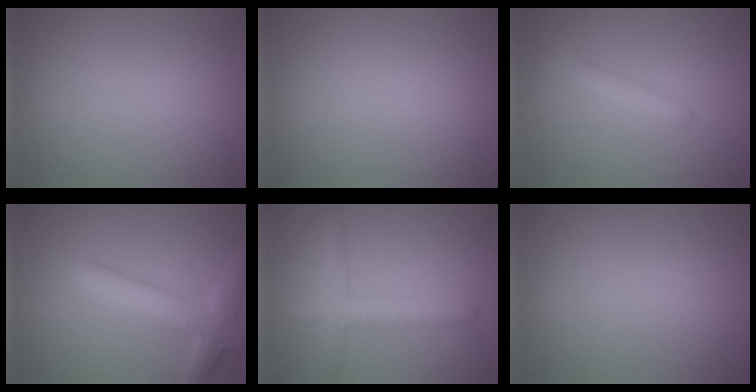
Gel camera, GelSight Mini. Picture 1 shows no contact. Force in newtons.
{"total": 0.0}
{"total": 1.8, "press": 1.8, "slide": 0.0}
{"total": 5.6, "press": 5.6, "slide": 0.3}
{"total": 3.3, "press": 3.3, "slide": 0.2}
{"total": 0.0}